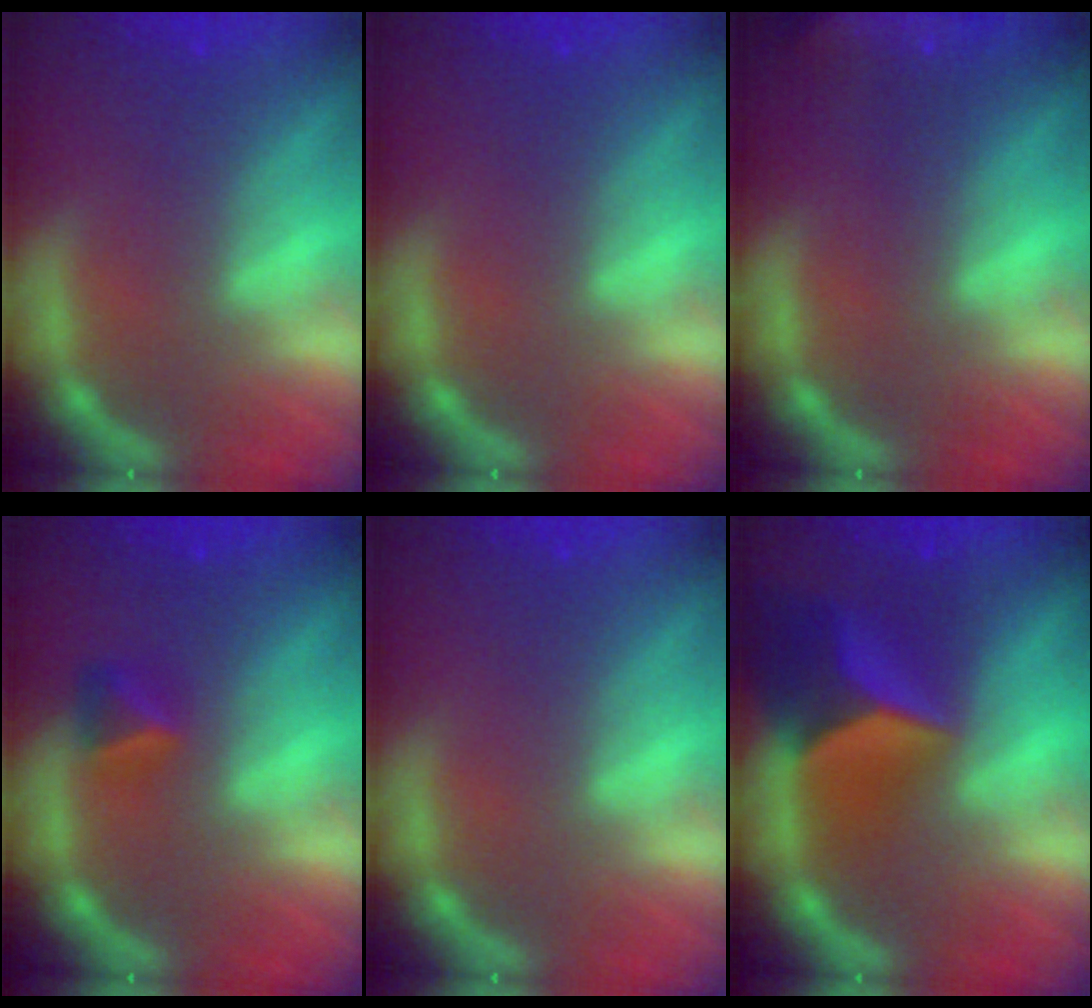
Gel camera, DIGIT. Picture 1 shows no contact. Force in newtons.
{"total": 0.0}
{"total": 9.9}
{"total": 1.9}
{"total": 0.0}
{"total": 7.9}